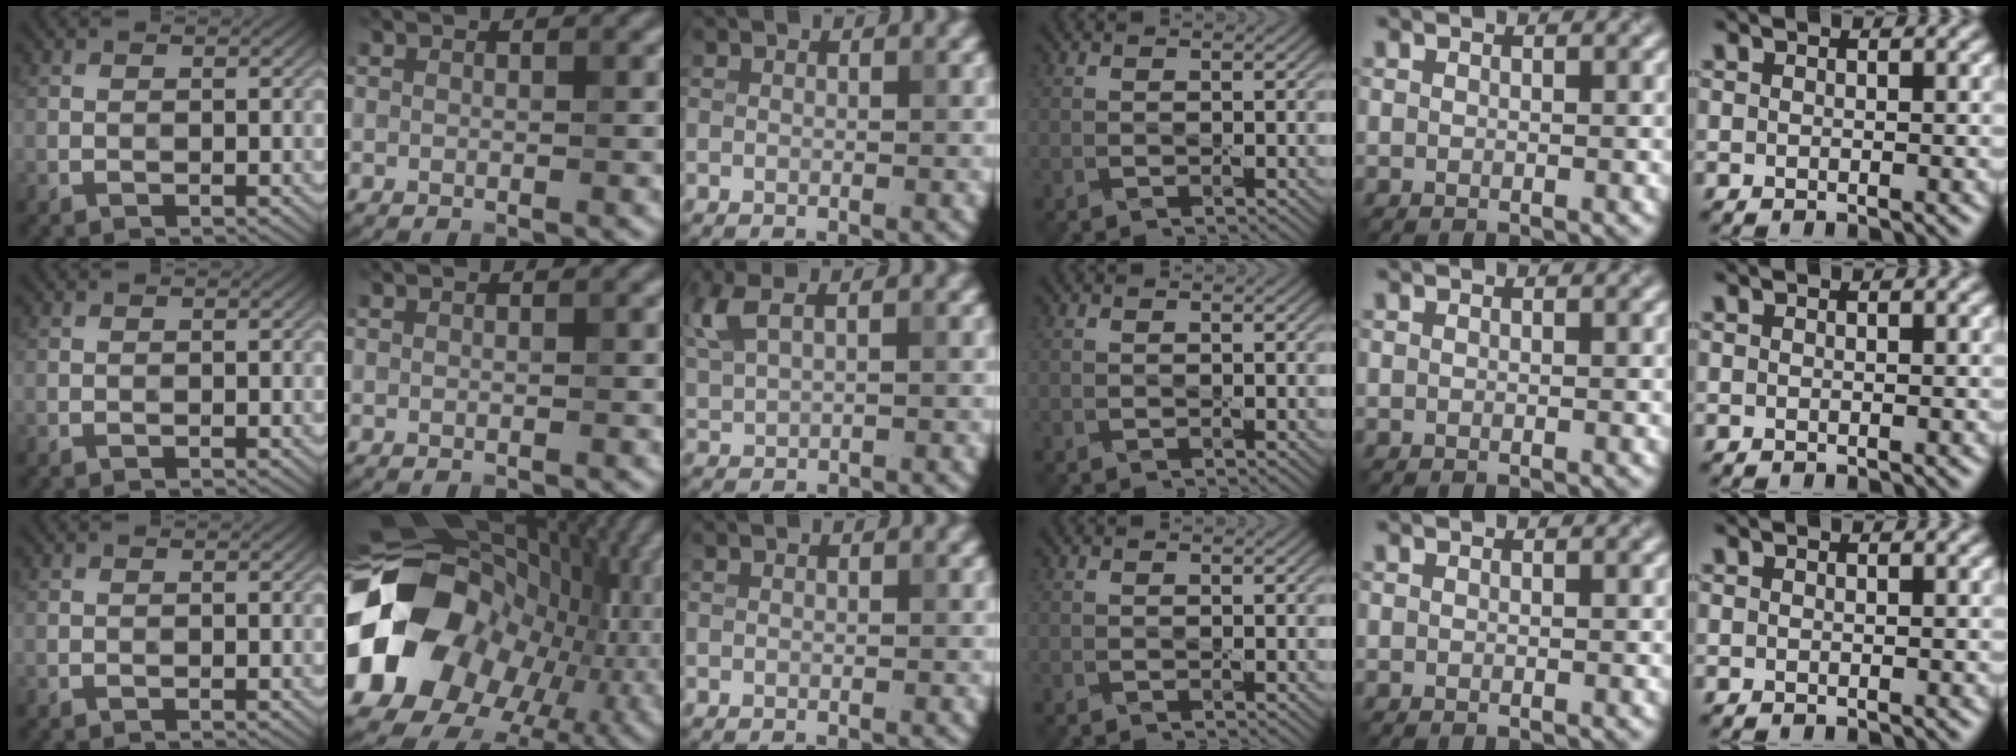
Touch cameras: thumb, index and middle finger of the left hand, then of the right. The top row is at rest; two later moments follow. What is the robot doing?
{"motion": "press", "object": "camera"}